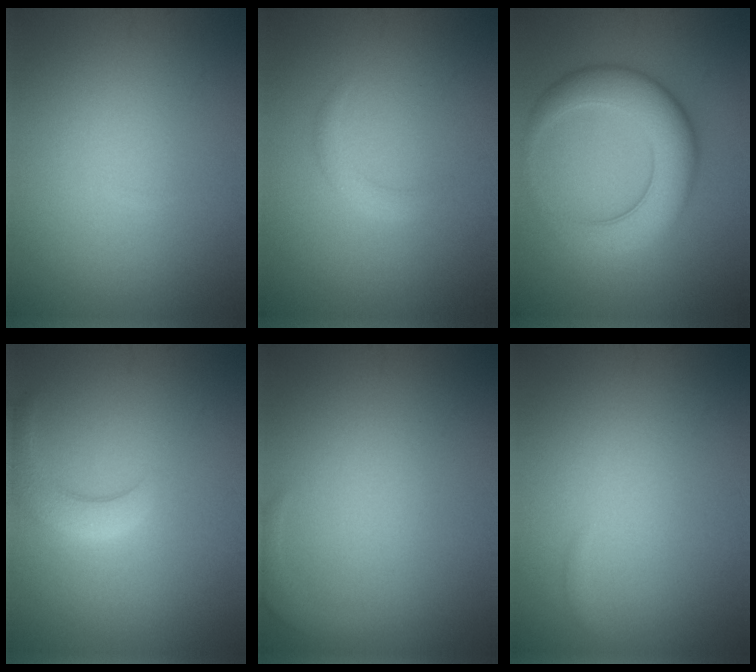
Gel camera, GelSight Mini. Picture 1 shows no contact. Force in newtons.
{"total": 1.4, "press": 1.4, "slide": 0.1}
{"total": 7.0, "press": 7.0, "slide": 0.2}
{"total": 3.5, "press": 3.5, "slide": 0.4}
{"total": 1.6, "press": 1.6, "slide": 0.3}
{"total": 0.5, "press": 0.5, "slide": 0.0}